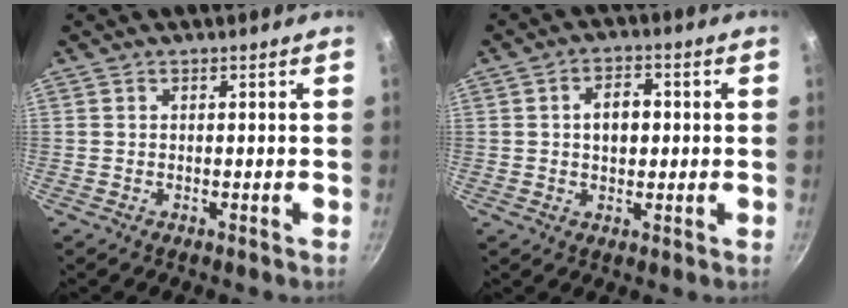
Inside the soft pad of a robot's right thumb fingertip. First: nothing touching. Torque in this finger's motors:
{"motor_torque": [-0.39, 0.50, 0.24, 0.44, 0.12]}